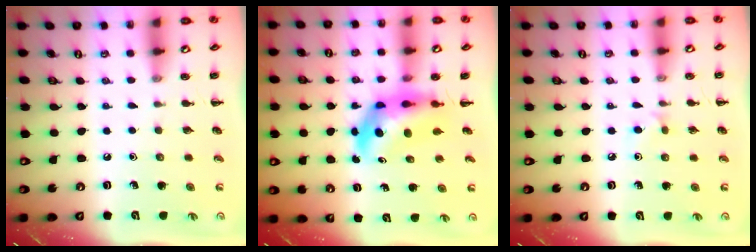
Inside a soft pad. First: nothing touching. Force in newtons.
{"total": 5.7, "press": 5.4, "slide": 1.9}
{"total": 5.2, "press": 4.8, "slide": 2.0}